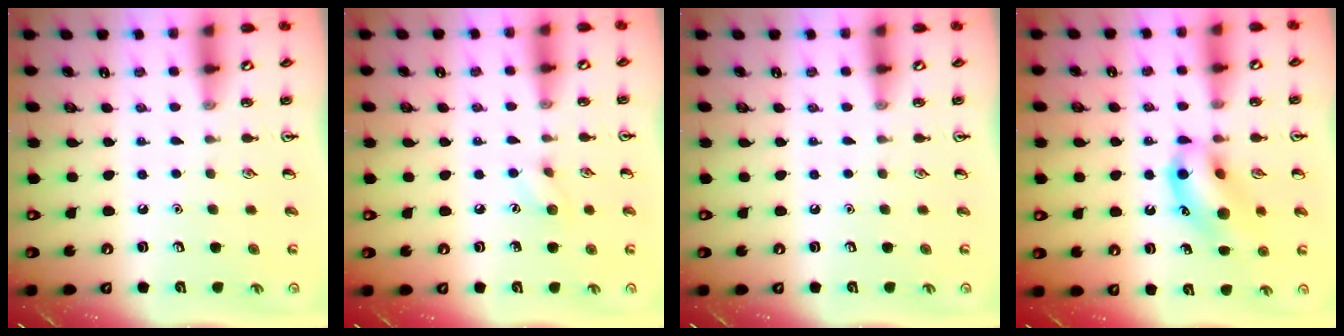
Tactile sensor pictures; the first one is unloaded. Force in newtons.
{"total": 5.3, "press": 5.2, "slide": 1.1}
{"total": 0.0}
{"total": 13.8, "press": 13.6, "slide": 2.4}